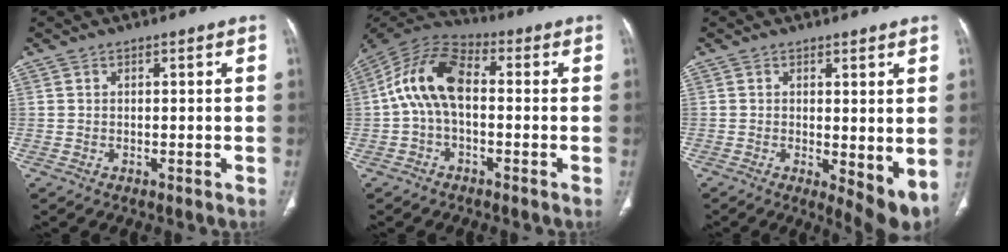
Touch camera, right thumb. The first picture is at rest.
{"total": 11.9, "force": [-0.1, 6.7, 9.8], "torque": [-0.185, 0.036, -0.014]}
{"total": 6.7, "force": [0.0, 2.5, 6.3], "torque": [-0.087, -0.020, 0.006]}